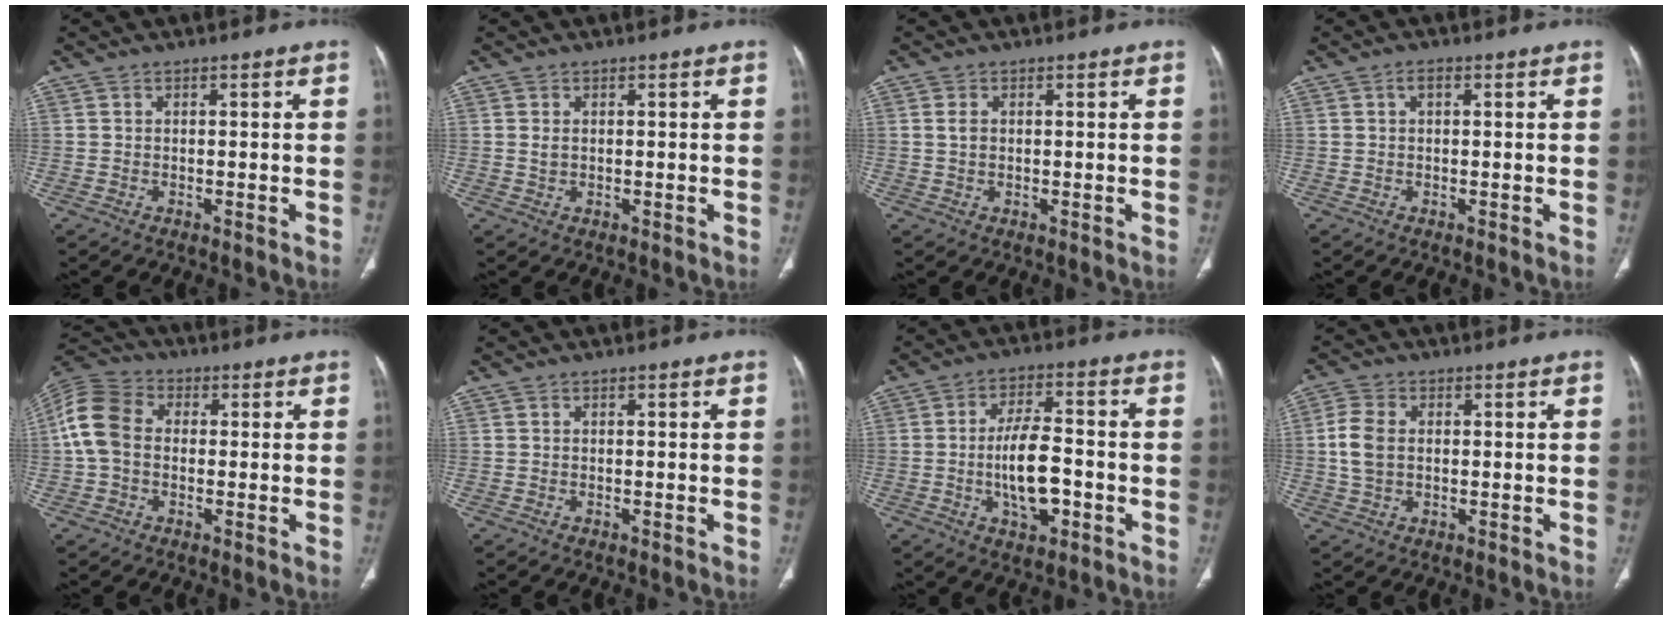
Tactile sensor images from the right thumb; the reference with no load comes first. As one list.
[{"total": 1.1, "force": [0.3, 0.7, 0.8], "torque": [-0.016, -0.002, 0.008]}, {"total": 1.9, "force": [0.3, 1.3, 1.4], "torque": [-0.027, 0.000, 0.008]}, {"total": 1.3, "force": [0.4, 0.7, 1.0], "torque": [-0.018, 0.008, 0.006]}, {"total": 9.7, "force": [0.2, 7.3, 6.5], "torque": [-0.134, 0.028, -0.008]}, {"total": 0.0}, {"total": 10.2, "force": [-2.3, 4.6, 8.8], "torque": [-0.146, 0.018, -0.040]}, {"total": 6.0, "force": [0.4, 4.1, 4.4], "torque": [-0.101, 0.007, 0.007]}]